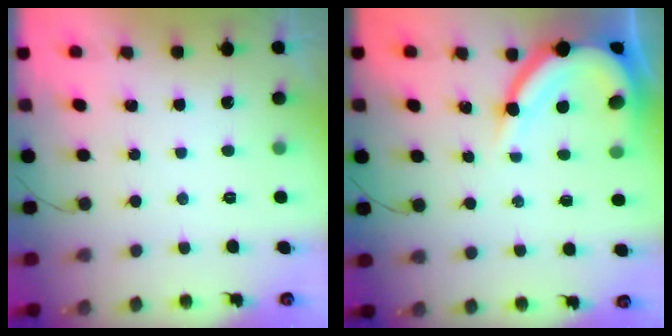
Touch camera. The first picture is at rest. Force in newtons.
{"total": 11.3, "press": 11.2, "slide": 1.2}